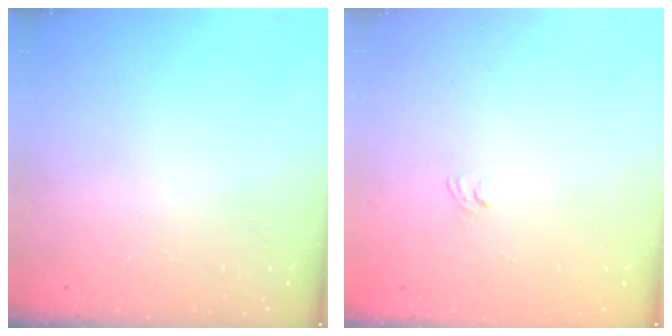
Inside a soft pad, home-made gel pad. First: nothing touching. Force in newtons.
{"total": 2.4, "press": 2.1, "slide": 1.1}